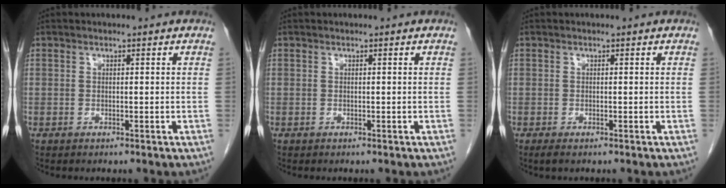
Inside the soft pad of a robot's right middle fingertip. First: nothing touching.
{"total": 0.0}
{"total": 1.0, "force": [-0.7, 0.3, 0.7], "torque": [-0.013, -0.002, -0.009]}